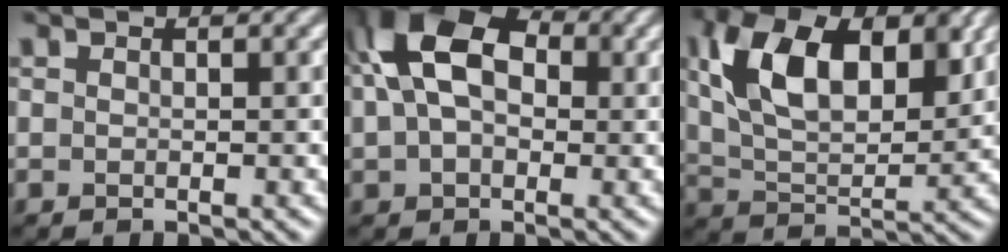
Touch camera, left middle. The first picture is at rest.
{"total": 11.2, "force": [2.8, 7.3, 8.0], "torque": [-0.145, 0.041, 0.031]}
{"total": 10.1, "force": [3.9, 5.3, 7.7], "torque": [-0.144, 0.006, 0.068]}